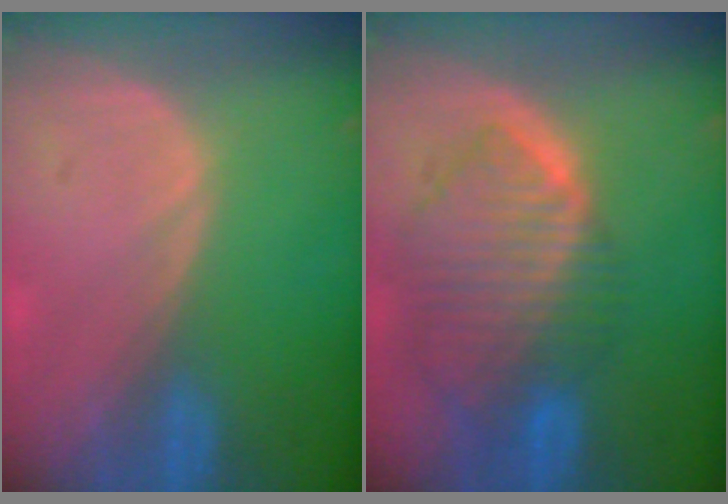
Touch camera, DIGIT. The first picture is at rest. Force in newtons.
{"total": 9.9, "press": 8.5, "slide": 5.1}